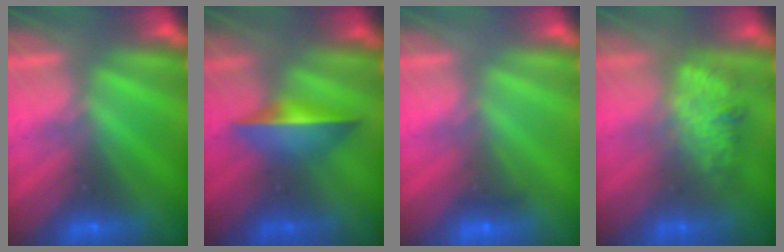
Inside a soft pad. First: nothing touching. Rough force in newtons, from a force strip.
{"total": 1.5}
{"total": 1.8}
{"total": 2.6}